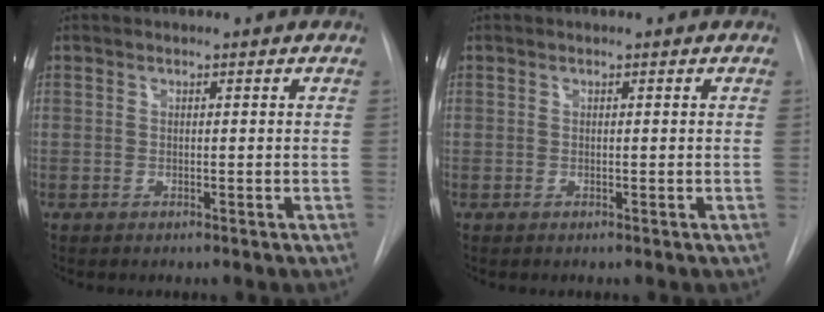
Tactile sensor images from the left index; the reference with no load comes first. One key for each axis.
{"total": 0.0}